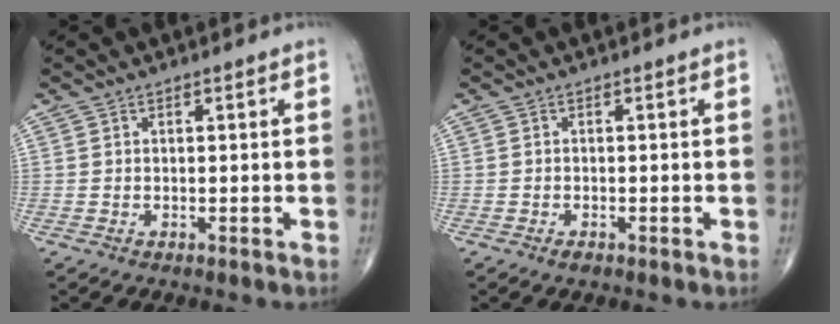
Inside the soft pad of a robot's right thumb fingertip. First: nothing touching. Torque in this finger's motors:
{"motor_torque": [0.13, -0.07, 0.19, -0.23, 0.05]}